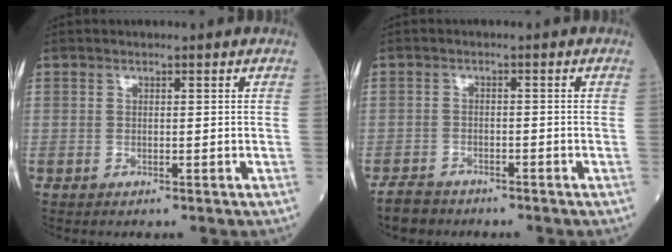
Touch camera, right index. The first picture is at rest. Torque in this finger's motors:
{"motor_torque": [-0.69, -0.21, -0.02, 0.02]}